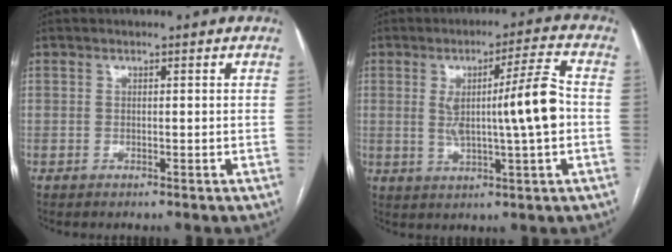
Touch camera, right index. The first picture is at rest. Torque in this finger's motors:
{"motor_torque": [0.30, -0.13, 0.29, 0.11]}